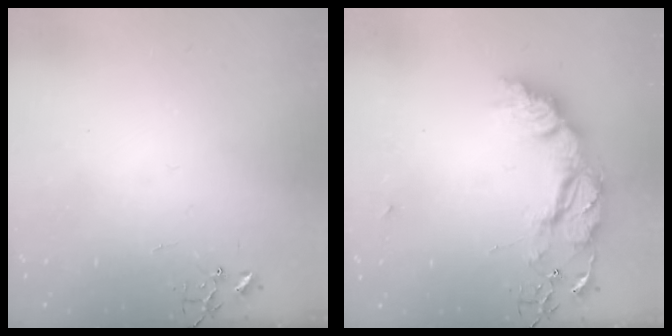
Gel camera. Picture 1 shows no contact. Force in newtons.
{"total": 20.7, "press": 20.6, "slide": 1.8}